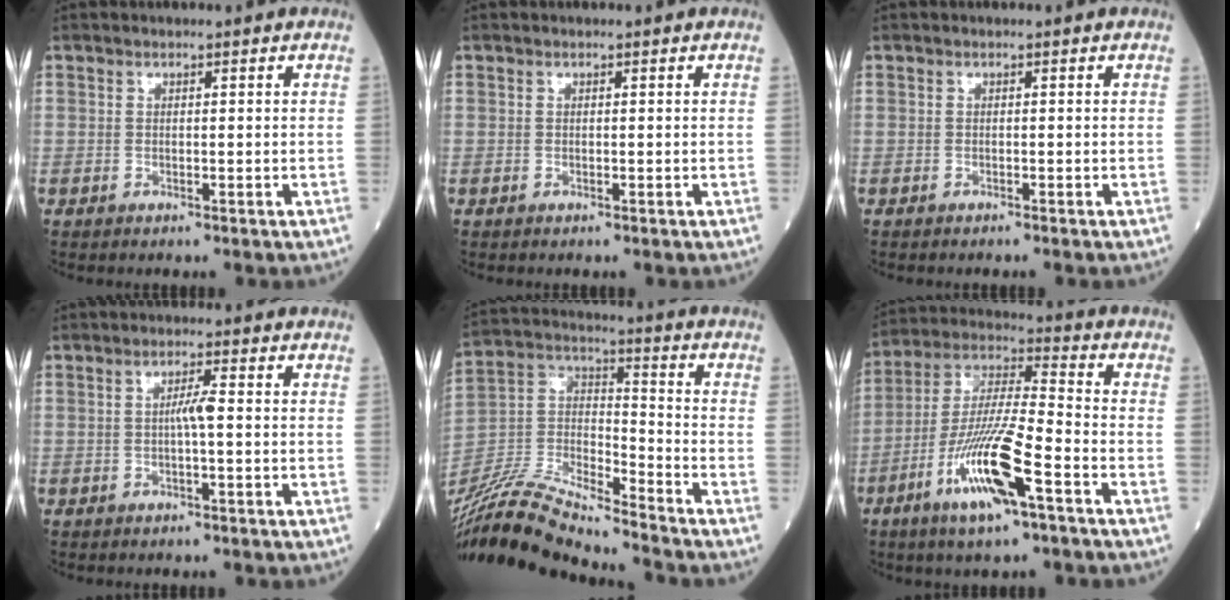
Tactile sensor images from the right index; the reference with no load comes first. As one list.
[{"total": 0.0}, {"total": 0.5, "force": [-0.5, -0.1, 0.2], "torque": [-0.002, -0.001, -0.010]}, {"total": 2.6, "force": [-0.1, 0.0, 2.5], "torque": [-0.046, 0.001, -0.004]}, {"total": 19.6, "force": [-18.3, 1.0, 6.9], "torque": [-0.150, 0.007, -0.335]}, {"total": 14.7, "force": [-6.9, 1.7, 12.9], "torque": [-0.262, -0.013, -0.128]}]